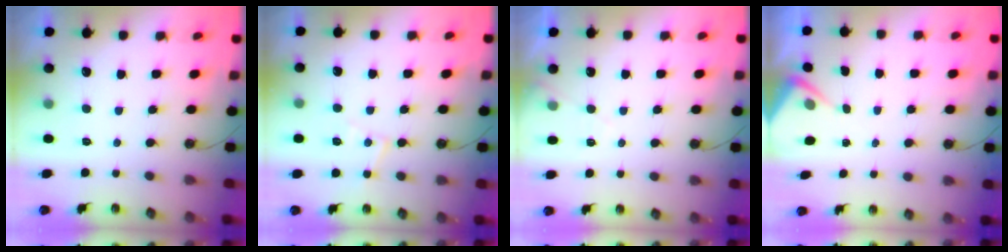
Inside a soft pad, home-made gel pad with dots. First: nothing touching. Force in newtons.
{"total": 7.7, "press": 7.7, "slide": 0.6}
{"total": 5.1, "press": 5.1, "slide": 0.7}
{"total": 3.2, "press": 3.2, "slide": 0.5}